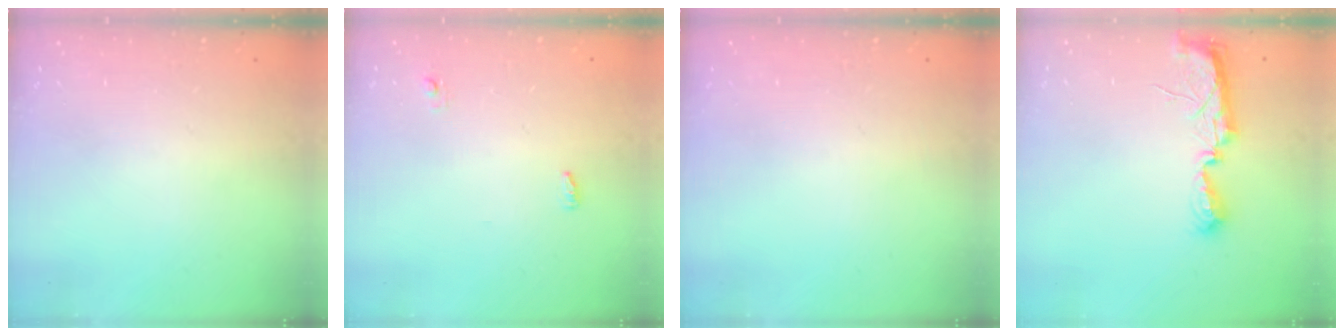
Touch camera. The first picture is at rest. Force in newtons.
{"total": 3.6, "press": 3.4, "slide": 1.0}
{"total": 0.0}
{"total": 7.5, "press": 7.5, "slide": 0.5}